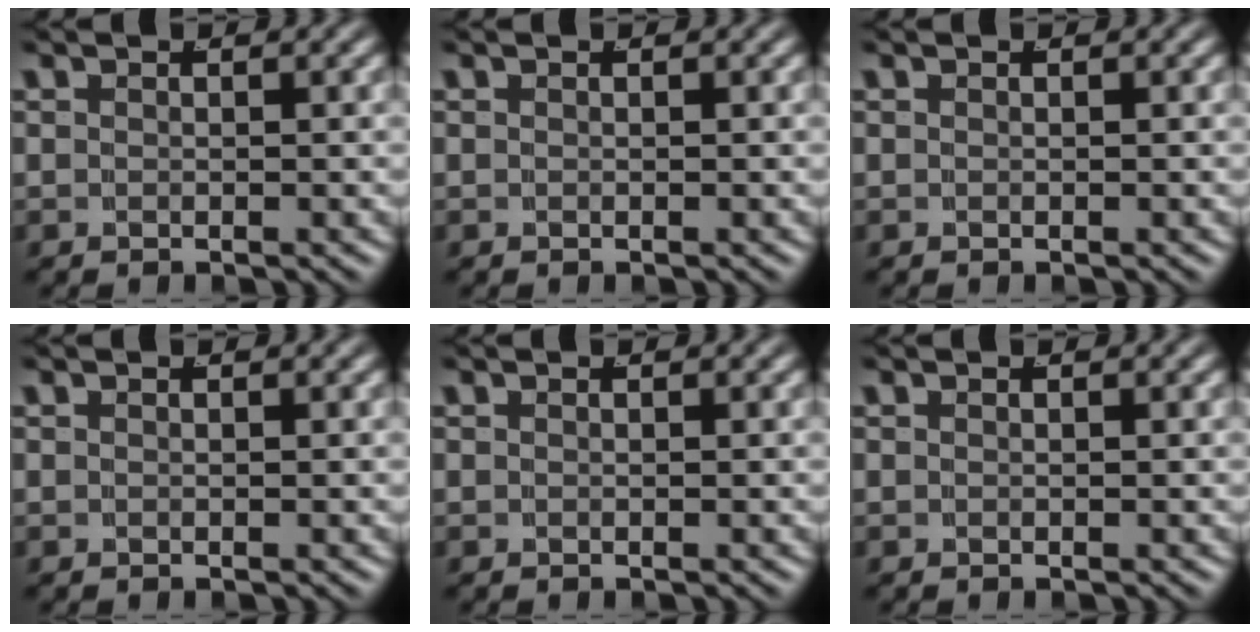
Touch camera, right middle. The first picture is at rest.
{"total": 0.0}
{"total": 0.0}
{"total": 0.0}
{"total": 0.0}
{"total": 0.0}